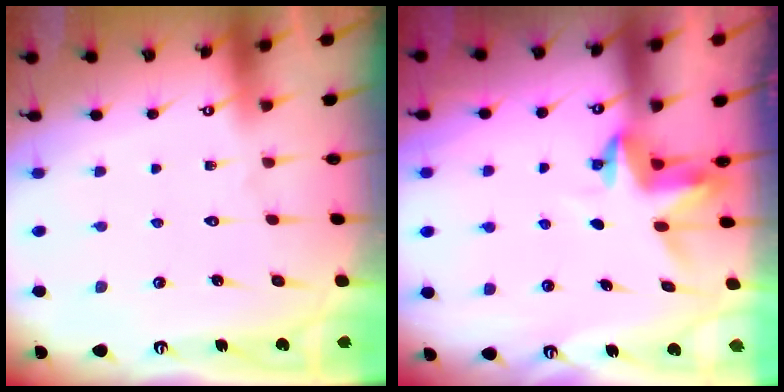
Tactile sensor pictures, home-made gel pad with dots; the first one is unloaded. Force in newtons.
{"total": 4.0, "press": 4.0, "slide": 0.3}